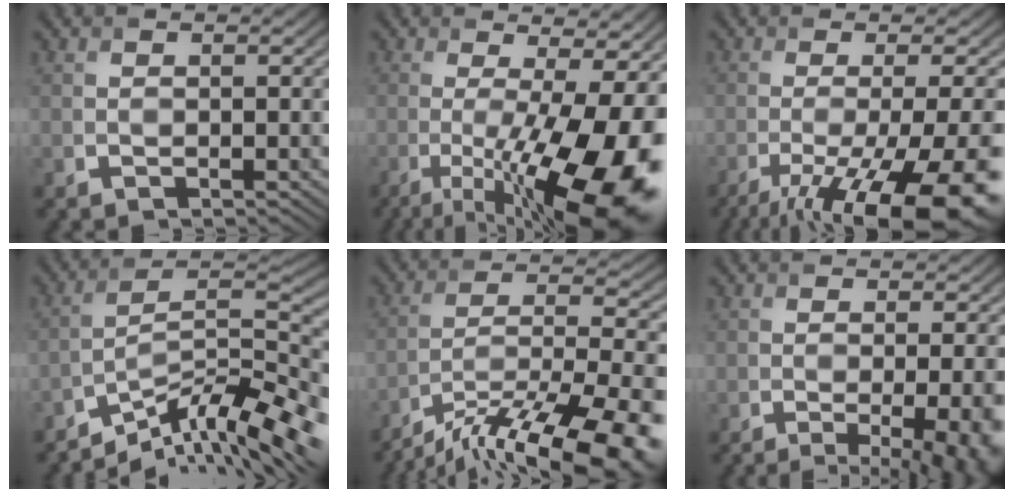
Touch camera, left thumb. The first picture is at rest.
{"total": 16.2, "force": [-4.4, 4.9, 14.9], "torque": [-0.222, -0.027, -0.053]}
{"total": 16.5, "force": [-9.0, 4.0, 13.2], "torque": [-0.200, -0.017, -0.132]}
{"total": 12.8, "force": [-9.7, 2.8, 7.9], "torque": [-0.136, 0.008, -0.174]}
{"total": 17.6, "force": [-13.5, 4.6, 10.3], "torque": [-0.155, -0.011, -0.207]}
{"total": 8.8, "force": [-2.3, 3.0, 7.9], "torque": [-0.079, -0.013, -0.018]}